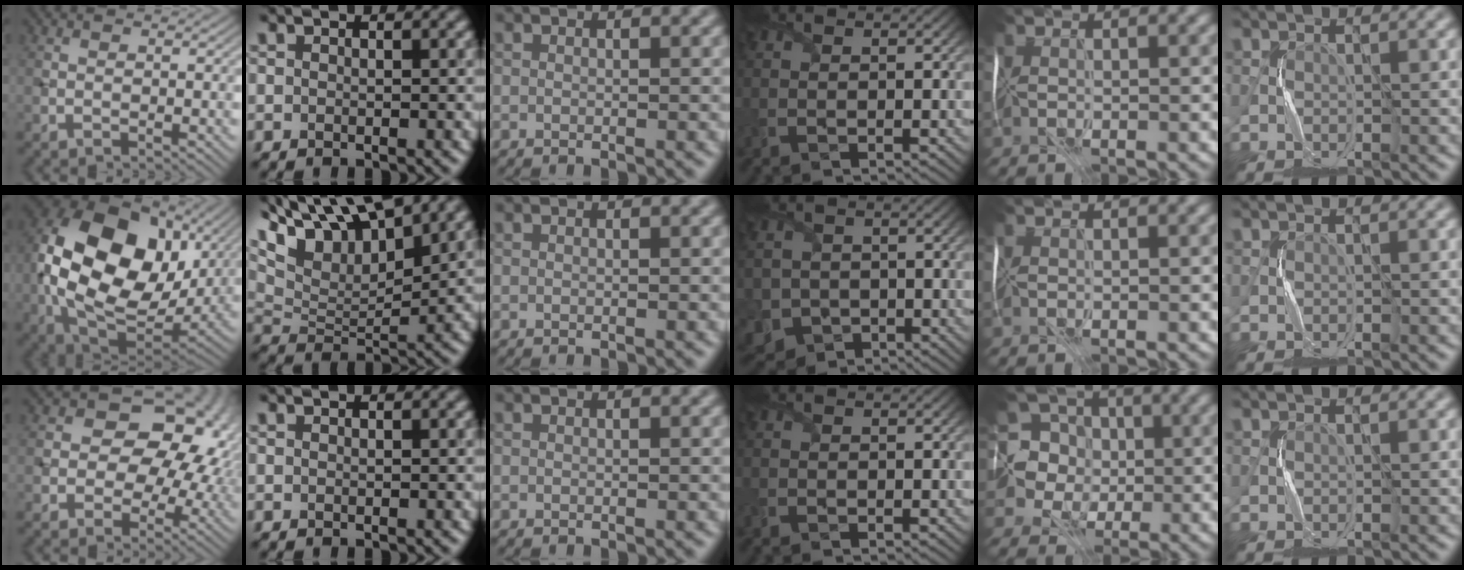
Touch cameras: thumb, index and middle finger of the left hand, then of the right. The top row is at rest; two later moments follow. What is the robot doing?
{"motion": "fold", "object": "map"}